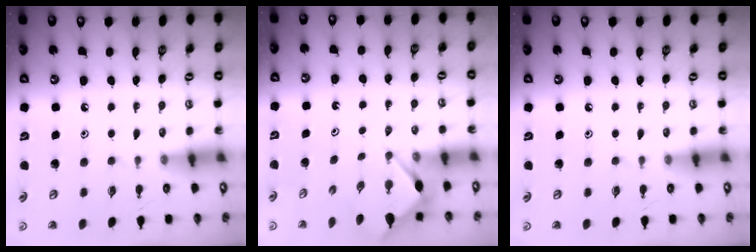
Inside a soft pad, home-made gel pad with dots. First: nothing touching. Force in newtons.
{"total": 3.2, "press": 3.2, "slide": 0.4}
{"total": 0.0}